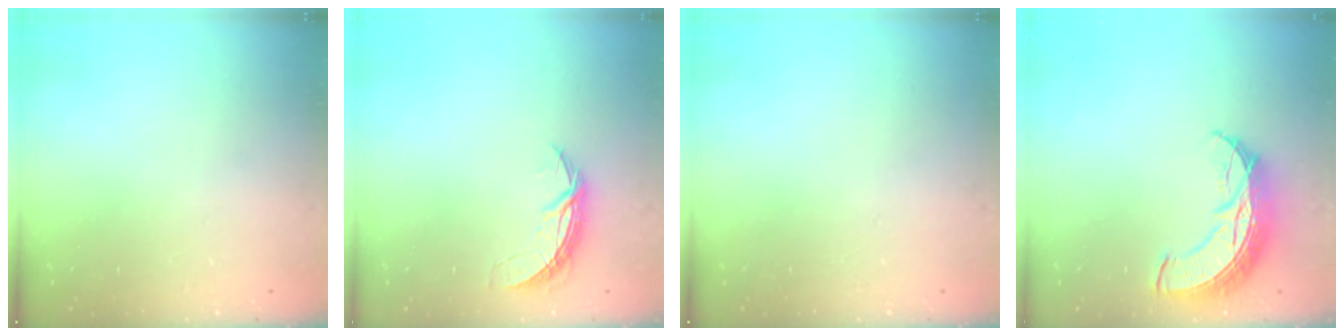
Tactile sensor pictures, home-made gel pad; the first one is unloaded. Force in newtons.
{"total": 6.5, "press": 6.5, "slide": 0.4}
{"total": 0.0}
{"total": 11.2, "press": 11.1, "slide": 0.9}